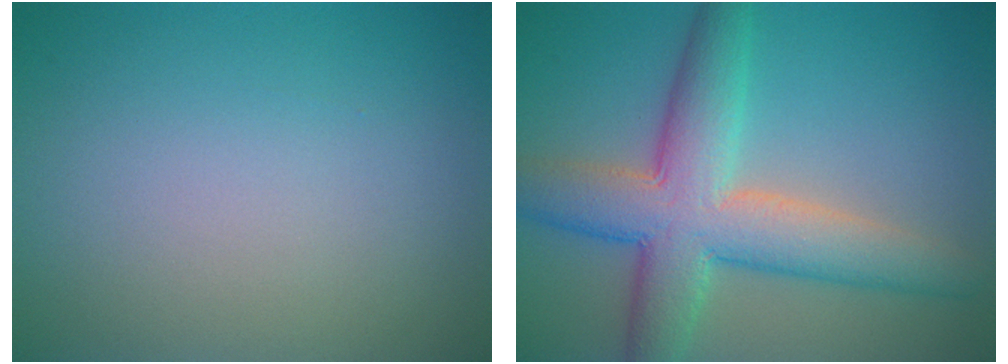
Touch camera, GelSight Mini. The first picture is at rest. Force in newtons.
{"total": 8.5, "press": 8.5, "slide": 0.2}